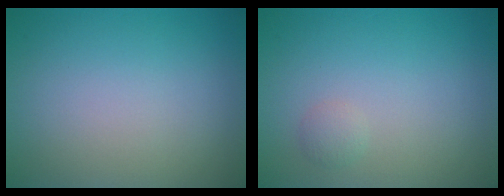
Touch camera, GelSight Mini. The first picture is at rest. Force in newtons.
{"total": 0.8, "press": 0.8, "slide": 0.1}